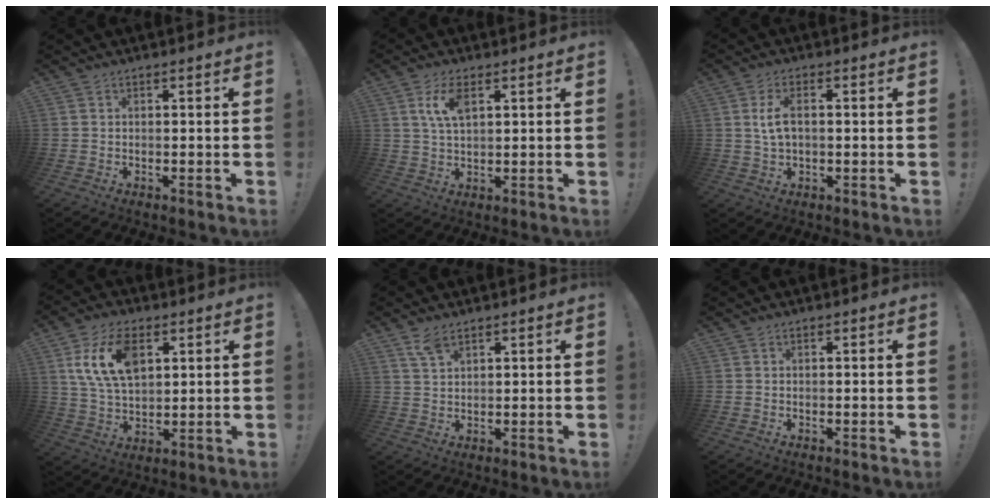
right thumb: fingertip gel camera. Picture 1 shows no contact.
{"total": 6.6, "force": [2.5, 3.1, 5.2], "torque": [-0.091, -0.002, 0.043]}
{"total": 5.4, "force": [0.6, 2.7, 4.7], "torque": [-0.085, 0.001, 0.009]}
{"total": 14.7, "force": [5.4, 9.0, 10.3], "torque": [-0.201, -0.003, 0.100]}
{"total": 4.6, "force": [3.2, 1.9, 2.7], "torque": [-0.046, -0.014, 0.059]}
{"total": 0.0}